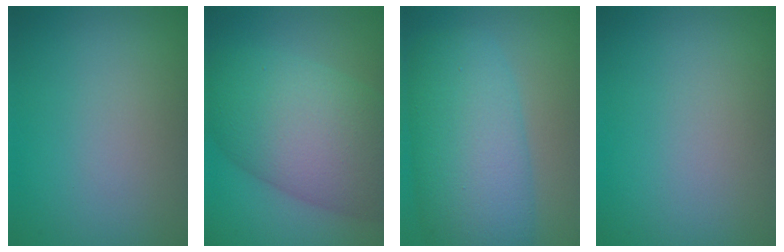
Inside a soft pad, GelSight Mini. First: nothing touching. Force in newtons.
{"total": 10.8, "press": 10.8, "slide": 0.4}
{"total": 9.5, "press": 9.5, "slide": 0.2}
{"total": 0.0}